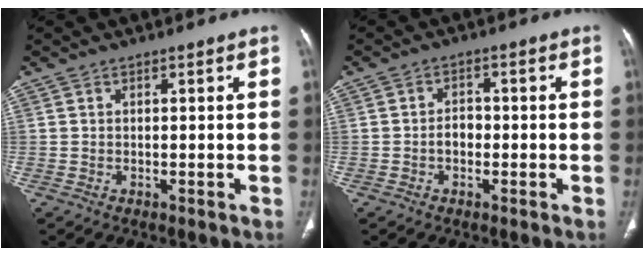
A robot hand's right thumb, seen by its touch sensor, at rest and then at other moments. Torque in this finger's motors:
{"motor_torque": [0.53, 0.83, 0.64, -0.39, 0.00]}